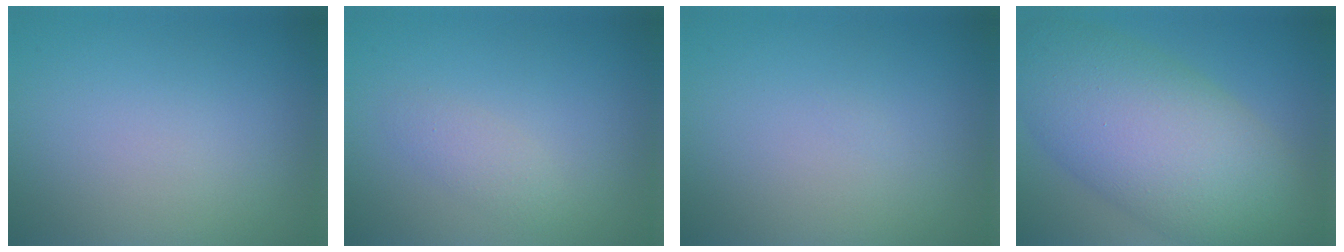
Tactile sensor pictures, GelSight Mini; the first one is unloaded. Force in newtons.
{"total": 1.4, "press": 1.4, "slide": 0.1}
{"total": 0.0}
{"total": 11.8, "press": 11.8, "slide": 0.2}